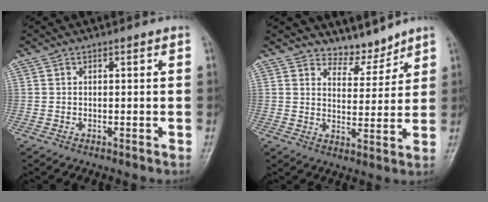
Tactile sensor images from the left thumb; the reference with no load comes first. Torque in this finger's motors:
{"motor_torque": [-0.44, 0.09, -0.45, -0.07, 0.03]}